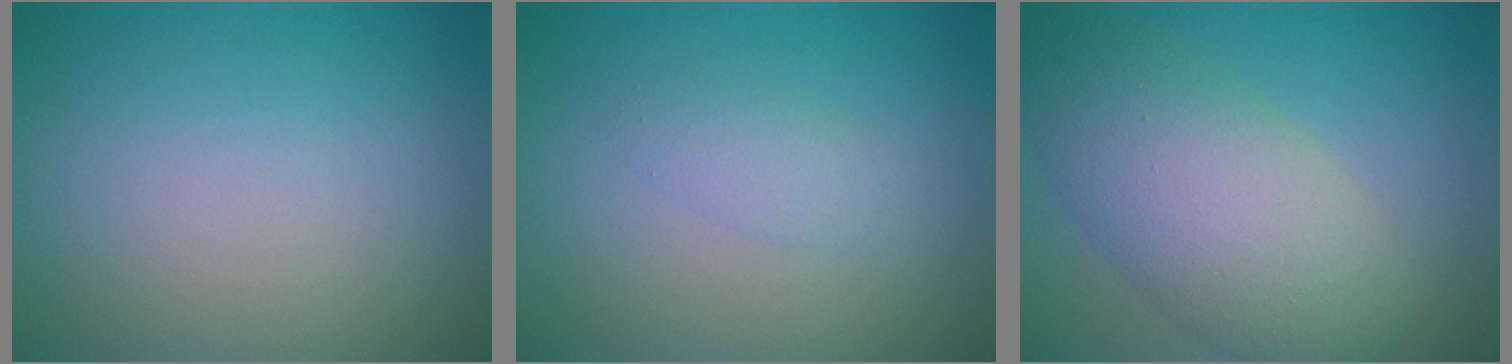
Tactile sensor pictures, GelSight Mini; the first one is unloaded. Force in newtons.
{"total": 1.5, "press": 1.5, "slide": 0.1}
{"total": 7.9, "press": 7.9, "slide": 0.3}